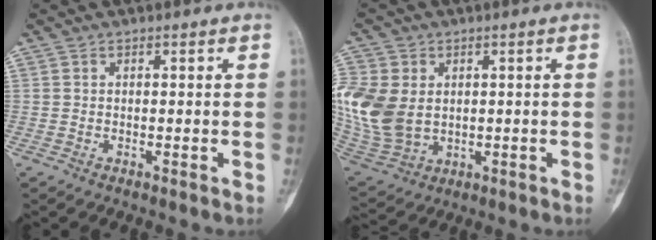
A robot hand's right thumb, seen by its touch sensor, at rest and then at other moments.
{"total": 17.4, "force": [1.3, 13.0, 11.5], "torque": [-0.283, -0.004, 0.044]}